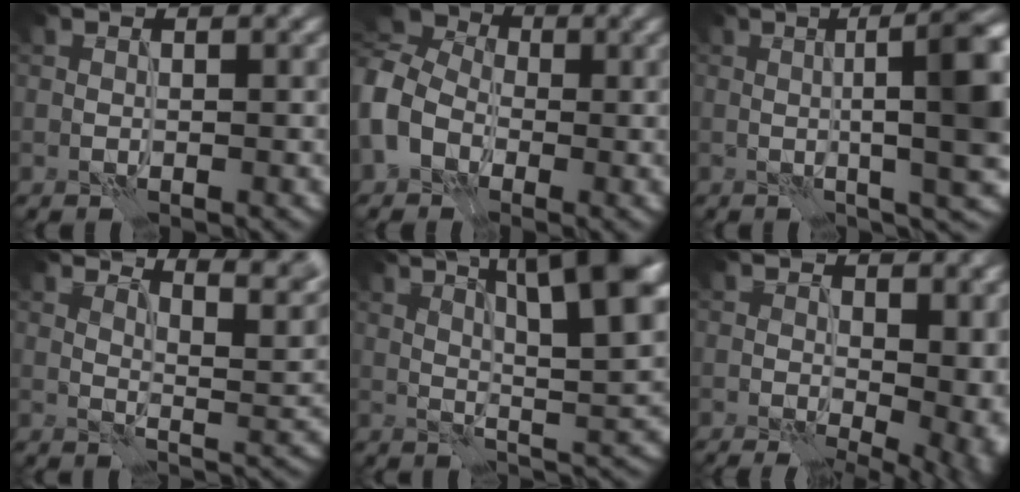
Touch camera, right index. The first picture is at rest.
{"total": 8.8, "force": [-0.9, 7.1, 5.1], "torque": [-0.104, -0.001, -0.029]}
{"total": 12.8, "force": [1.4, 3.5, 12.2], "torque": [-0.121, 0.021, 0.020]}
{"total": 7.8, "force": [5.9, 1.9, 4.7], "torque": [-0.067, 0.008, 0.083]}
{"total": 12.4, "force": [5.4, 3.4, 10.6], "torque": [-0.150, 0.012, 0.081]}
{"total": 10.8, "force": [1.0, 5.8, 9.1], "torque": [-0.072, 0.009, 0.037]}